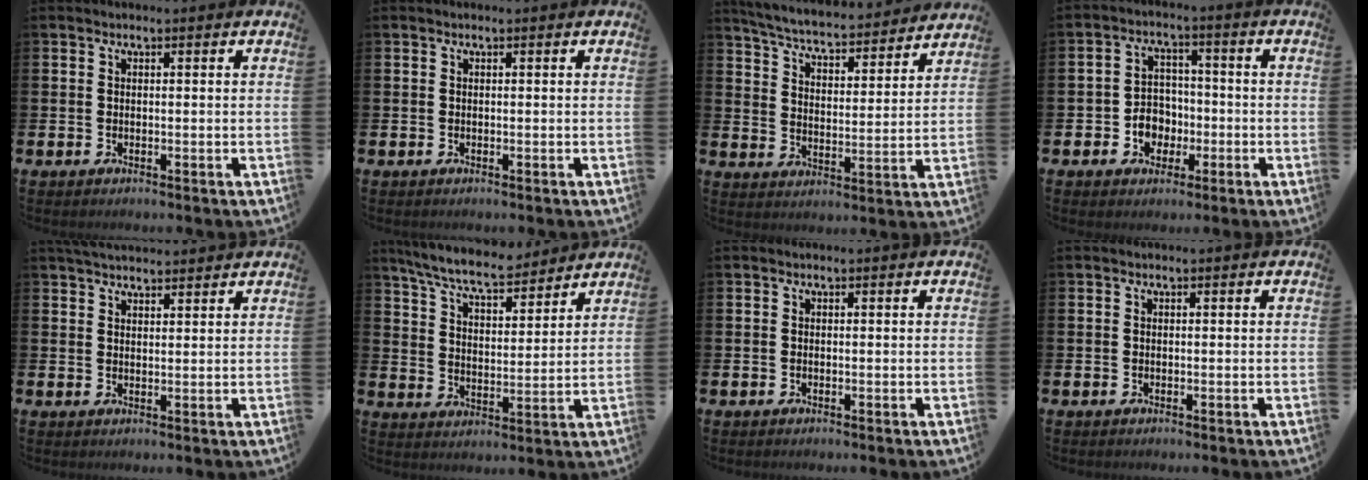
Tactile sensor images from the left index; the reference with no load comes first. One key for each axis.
{"total": 0.0}
{"total": 5.7, "fx": 5.5, "fy": 0.6, "fz": 1.1, "tx": -0.050, "ty": -0.049, "tz": 0.091}
{"total": 4.4, "fx": -1.3, "fy": 3.9, "fz": 1.5, "tx": -0.033, "ty": 0.005, "tz": -0.031}
{"total": 3.5, "fx": 3.4, "fy": 0.5, "fz": 0.6, "tx": -0.015, "ty": -0.012, "tz": 0.062}
{"total": 7.8, "fx": 7.2, "fy": 1.2, "fz": 2.7, "tx": -0.082, "ty": -0.035, "tz": 0.130}
{"total": 0.0}
{"total": 0.0}